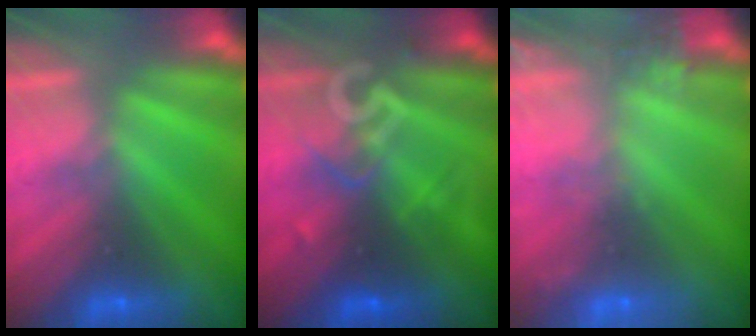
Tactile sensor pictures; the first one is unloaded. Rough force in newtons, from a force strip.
{"total": 2.8}
{"total": 7.1}